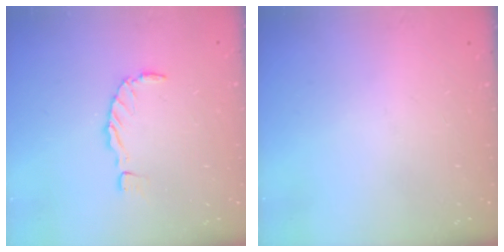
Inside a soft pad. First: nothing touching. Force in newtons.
{"total": 0.0}